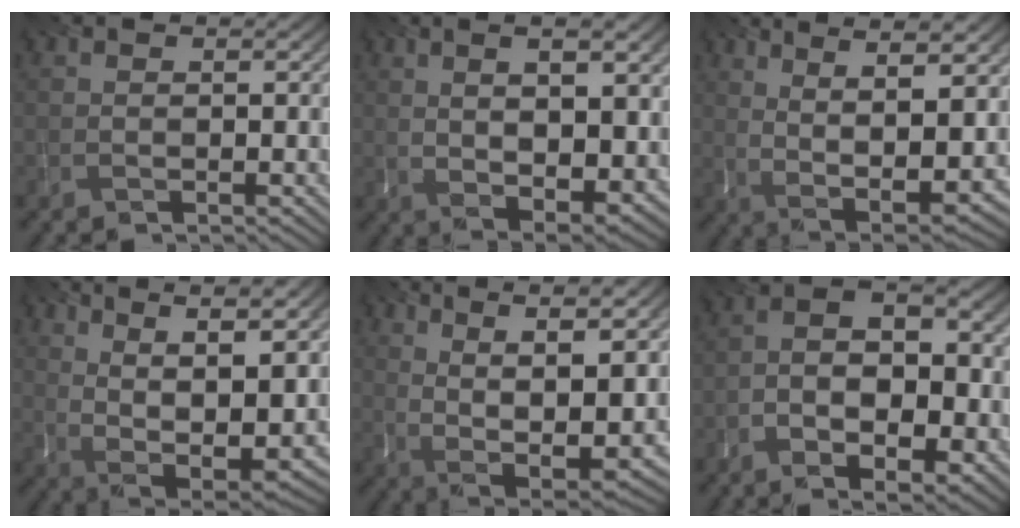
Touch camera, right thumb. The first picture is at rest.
{"total": 12.7, "force": [3.1, 4.9, 11.3], "torque": [-0.172, 0.013, 0.053]}
{"total": 11.1, "force": [3.0, 3.4, 10.2], "torque": [-0.188, 0.006, 0.058]}
{"total": 15.2, "force": [6.4, 6.0, 12.4], "torque": [-0.219, 0.016, 0.117]}
{"total": 13.5, "force": [3.9, 5.2, 11.9], "torque": [-0.205, 0.010, 0.070]}
{"total": 10.2, "force": [-3.2, 5.5, 8.0], "torque": [-0.115, 0.008, -0.054]}